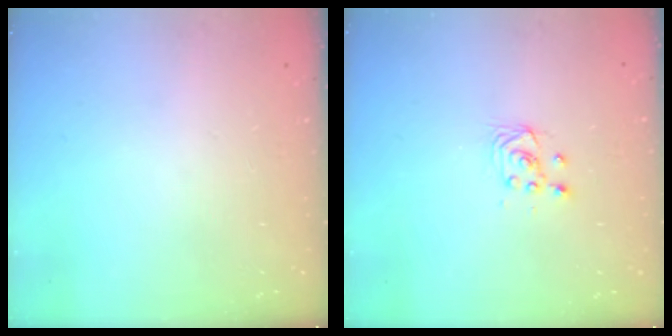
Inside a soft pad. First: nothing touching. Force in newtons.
{"total": 2.9, "press": 2.6, "slide": 1.3}